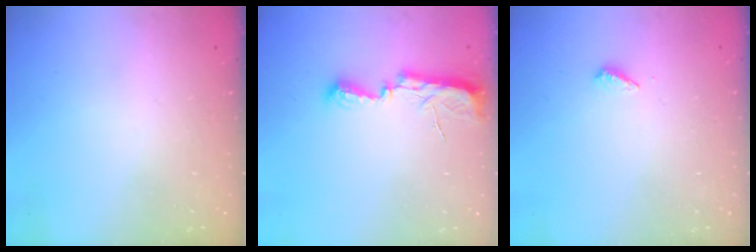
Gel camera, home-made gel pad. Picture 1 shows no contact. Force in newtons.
{"total": 10.3, "press": 8.9, "slide": 5.2}
{"total": 3.5, "press": 3.5, "slide": 0.3}